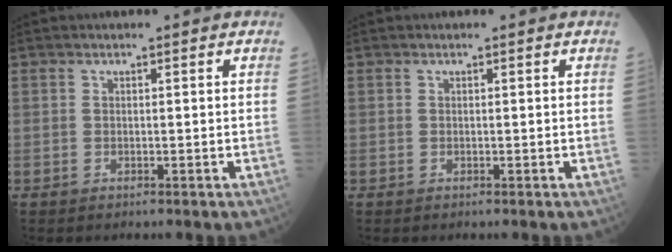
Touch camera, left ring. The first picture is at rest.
{"total": 0.0}